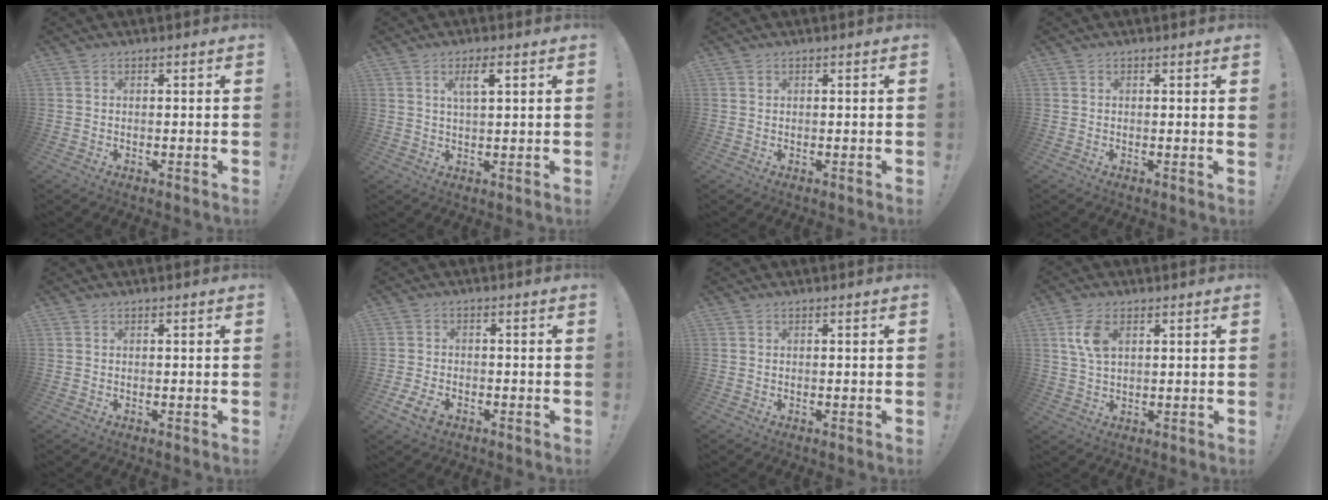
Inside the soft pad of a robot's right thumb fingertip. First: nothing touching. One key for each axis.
{"total": 3.2, "fx": 1.4, "fy": 0.5, "fz": 2.9, "tx": -0.049, "ty": -0.002, "tz": 0.020}
{"total": 0.6, "fx": 0.2, "fy": 0.5, "fz": 0.2, "tx": -0.001, "ty": 0.001, "tz": 0.004}
{"total": 1.0, "fx": 0.6, "fy": -0.4, "fz": 0.8, "tx": -0.004, "ty": -0.004, "tz": 0.007}
{"total": 0.0}
{"total": 5.9, "fx": -2.9, "fy": 3.2, "fz": 4.0, "tx": -0.087, "ty": 0.004, "tz": -0.049}
{"total": 0.0}
{"total": 6.7, "fx": 2.4, "fy": 3.4, "fz": 5.2, "tx": -0.099, "ty": -0.001, "tz": 0.042}